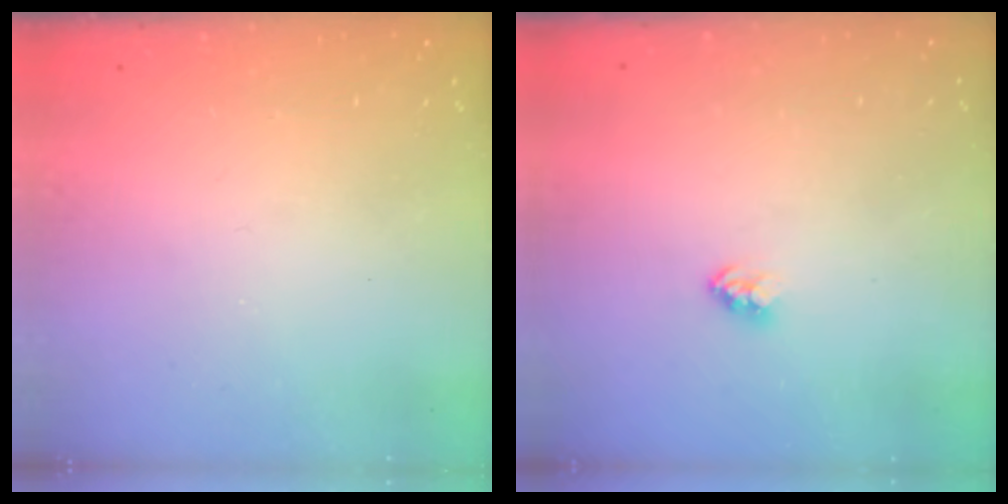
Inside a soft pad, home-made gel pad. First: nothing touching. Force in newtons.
{"total": 2.3, "press": 2.3, "slide": 0.1}